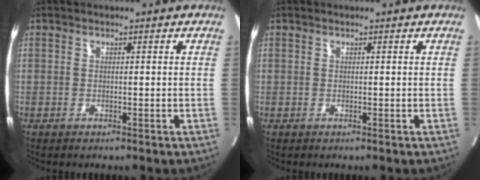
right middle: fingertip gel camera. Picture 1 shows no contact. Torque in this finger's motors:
{"motor_torque": [-0.94, 0.38, -0.32, -0.12]}